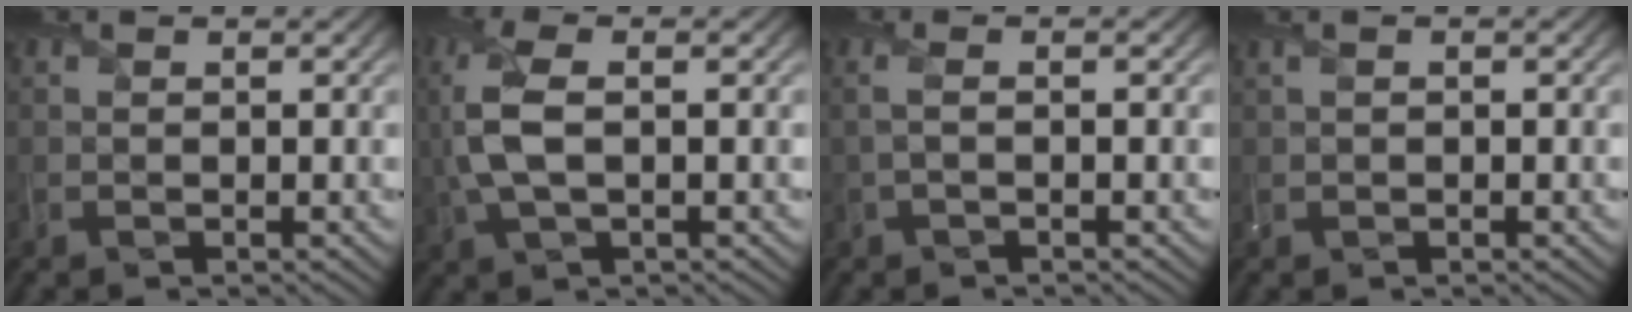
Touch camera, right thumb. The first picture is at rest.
{"total": 7.4, "force": [0.0, 3.1, 6.7], "torque": [-0.179, 0.004, -0.001]}
{"total": 1.7, "force": [-0.2, -0.1, 1.7], "torque": [-0.034, 0.006, -0.008]}
{"total": 0.9, "force": [0.1, 0.2, 0.9], "torque": [-0.023, 0.005, 0.005]}